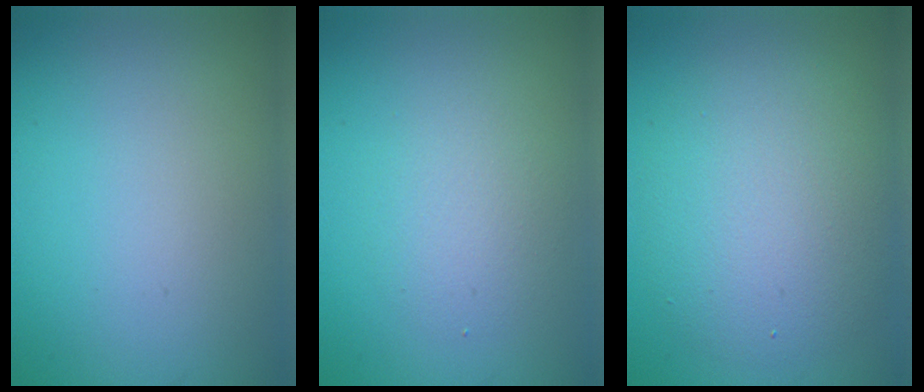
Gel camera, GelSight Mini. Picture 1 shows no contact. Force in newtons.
{"total": 2.4, "press": 2.4, "slide": 0.2}
{"total": 6.5, "press": 6.5, "slide": 0.1}